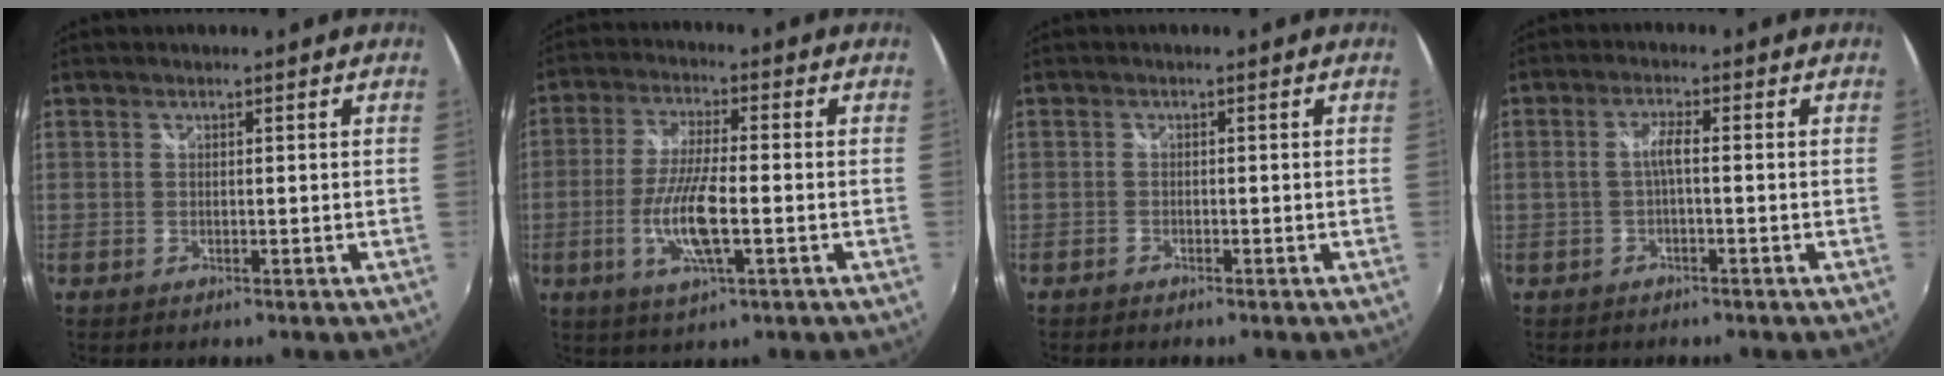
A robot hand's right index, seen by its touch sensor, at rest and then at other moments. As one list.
[{"total": 10.0, "force": [-2.5, 2.1, 9.5], "torque": [-0.191, -0.010, -0.050]}, {"total": 1.0, "force": [-0.9, 0.3, 0.2], "torque": [-0.008, 0.000, -0.017]}, {"total": 2.5, "force": [-0.5, 0.2, 2.5], "torque": [-0.050, 0.005, -0.008]}]